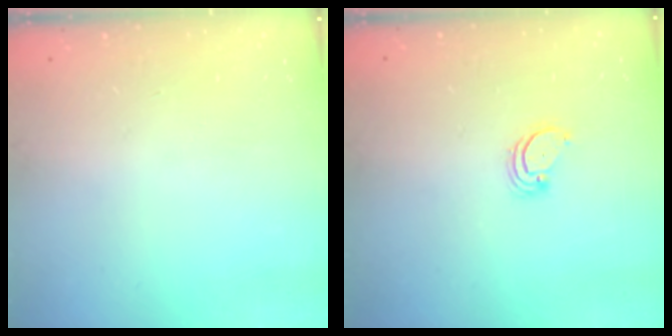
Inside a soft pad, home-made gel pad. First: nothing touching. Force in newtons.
{"total": 2.2, "press": 2.2, "slide": 0.3}